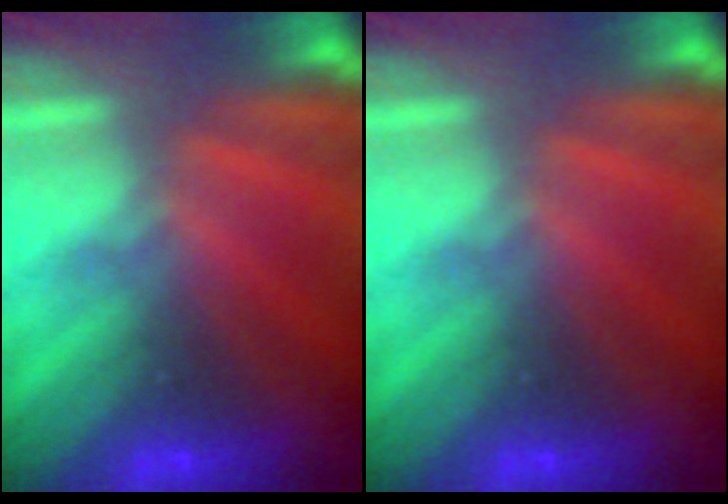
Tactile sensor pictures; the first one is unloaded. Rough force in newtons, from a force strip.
{"total": 0.0}